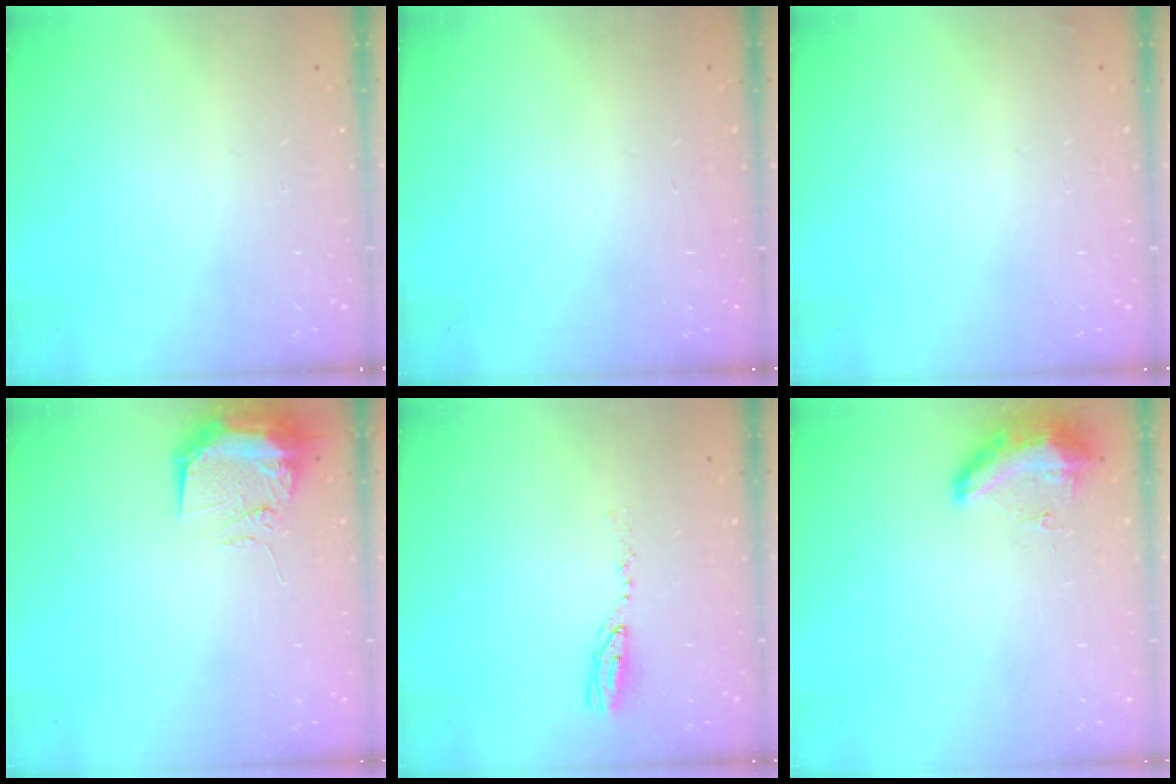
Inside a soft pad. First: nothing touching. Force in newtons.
{"total": 0.0}
{"total": 2.3, "press": 2.2, "slide": 0.8}
{"total": 10.0, "press": 9.9, "slide": 1.6}
{"total": 4.8, "press": 4.7, "slide": 0.4}
{"total": 9.1, "press": 8.9, "slide": 1.9}